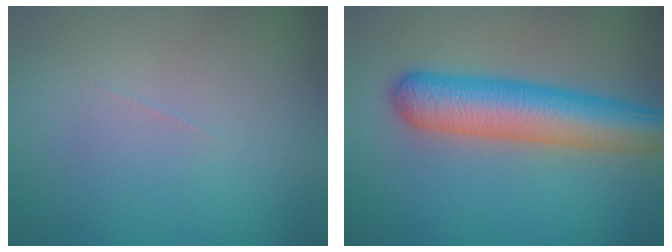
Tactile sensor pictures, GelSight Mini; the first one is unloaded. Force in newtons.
{"total": 7.5, "press": 7.5, "slide": 0.3}